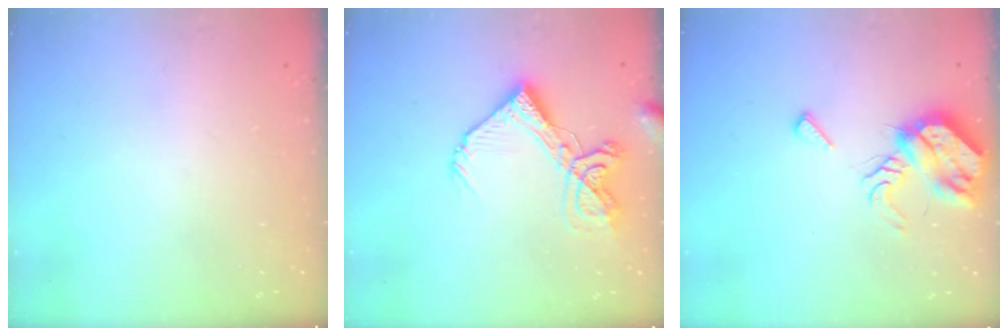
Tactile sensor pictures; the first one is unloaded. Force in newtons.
{"total": 13.7, "press": 13.6, "slide": 1.6}
{"total": 10.0, "press": 9.9, "slide": 0.8}